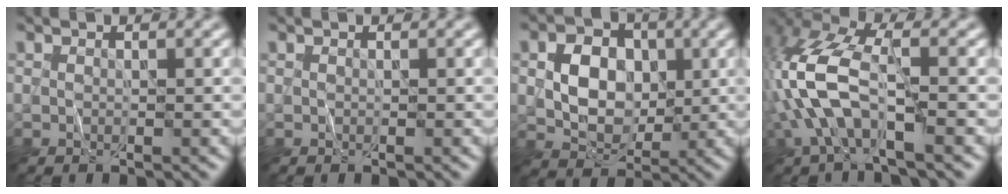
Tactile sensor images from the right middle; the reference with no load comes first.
{"total": 0.0}
{"total": 5.1, "force": [0.3, 3.9, 3.3], "torque": [-0.054, 0.001, 0.004]}
{"total": 9.2, "force": [-2.1, 3.9, 8.1], "torque": [-0.192, 0.014, -0.051]}